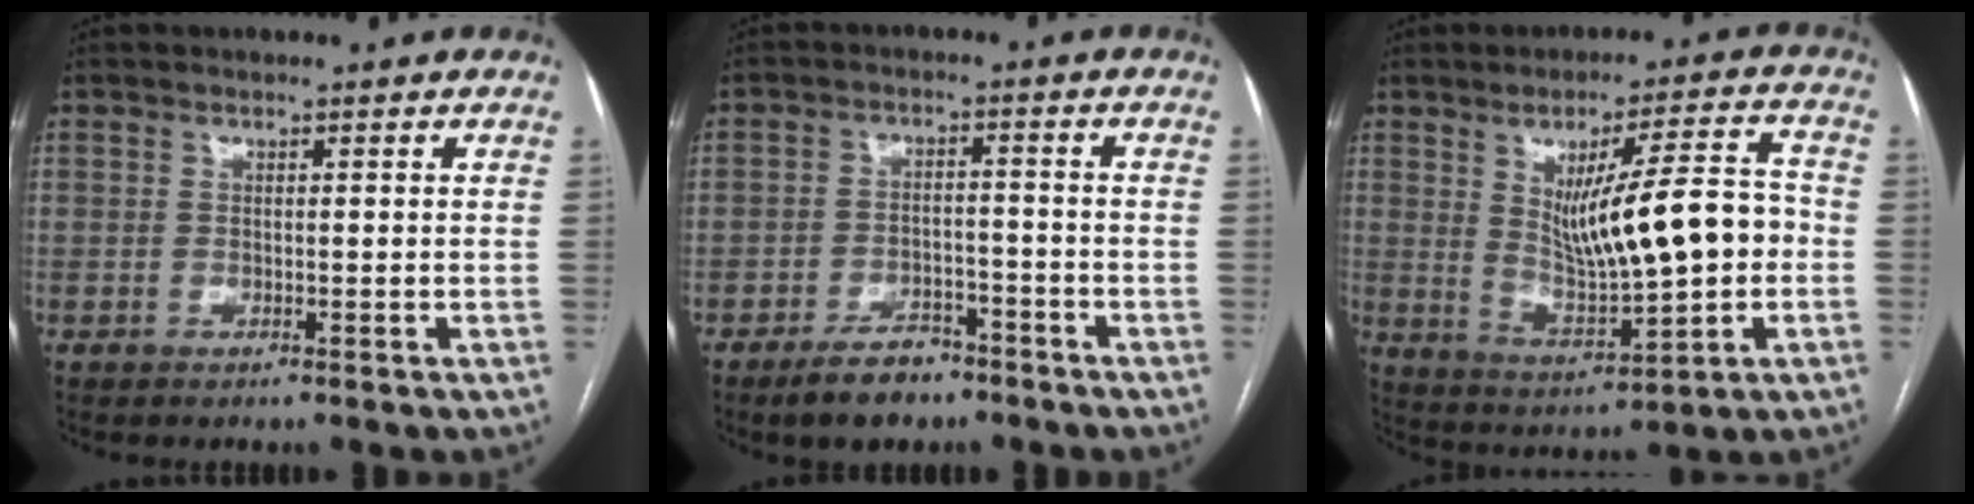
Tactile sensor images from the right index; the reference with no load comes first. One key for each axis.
{"total": 6.3, "fx": -4.7, "fy": 2.9, "fz": 2.9, "tx": -0.053, "ty": 0.003, "tz": -0.075}
{"total": 14.0, "fx": 0.5, "fy": 2.6, "fz": 13.8, "tx": -0.226, "ty": 0.009, "tz": 0.020}